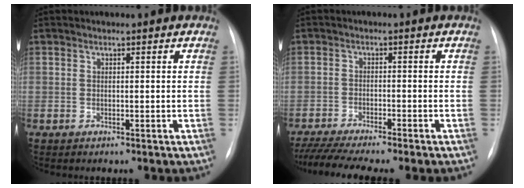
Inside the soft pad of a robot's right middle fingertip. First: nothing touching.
{"total": 10.1, "force": [-8.7, 0.0, 5.2], "torque": [-0.078, -0.017, -0.138]}